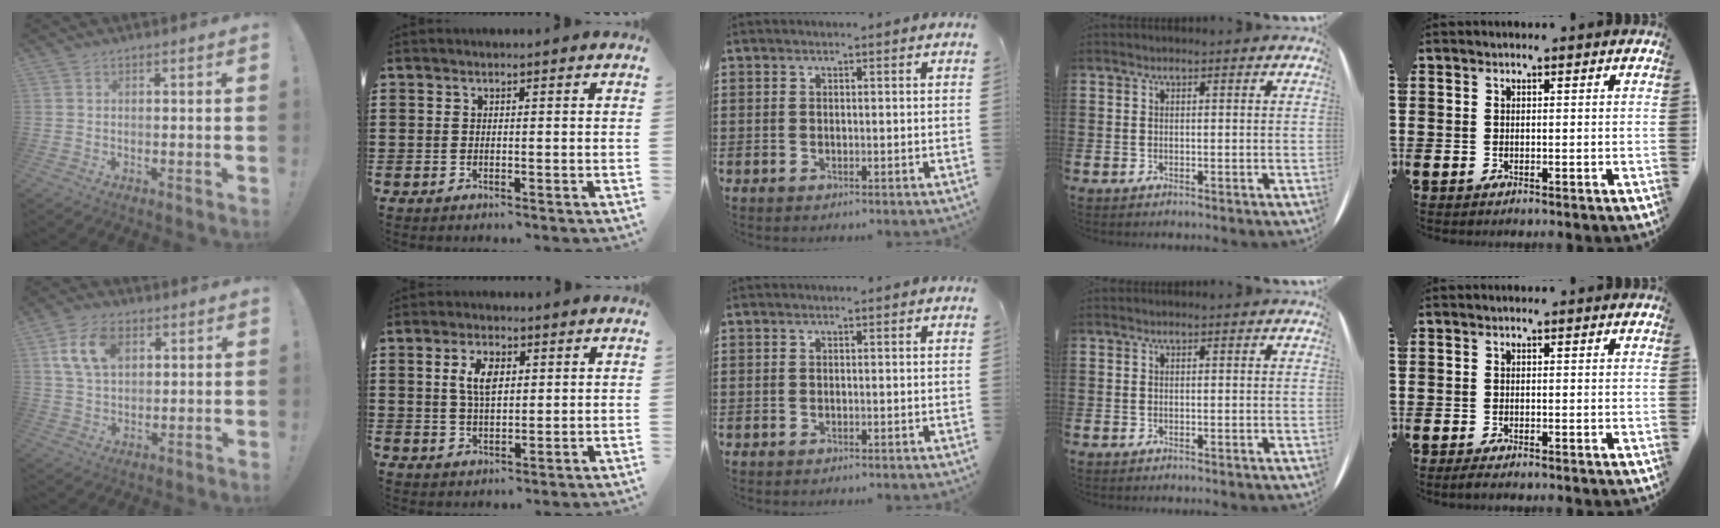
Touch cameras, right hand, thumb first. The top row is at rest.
{"thumb": {"total": 11.3, "force": [4.2, 7.3, 7.5], "torque": [-0.142, 0.001, 0.080]}, "index": {"total": 5.0, "force": [1.7, 2.3, 4.1], "torque": [-0.079, 0.009, 0.027]}, "little": {"total": 0.8, "force": [-0.5, 0.1, 0.6], "torque": [-0.011, -0.002, -0.010]}}